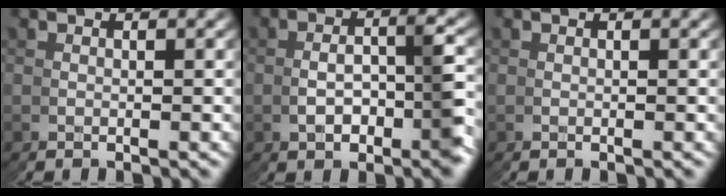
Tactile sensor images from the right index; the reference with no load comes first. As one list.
[{"total": 3.7, "force": [-1.5, 1.4, 3.0], "torque": [-0.050, 0.000, -0.016]}, {"total": 0.0}]